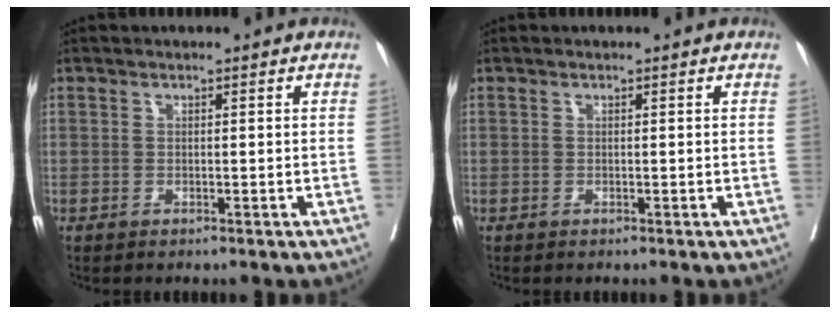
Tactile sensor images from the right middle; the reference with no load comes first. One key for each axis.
{"total": 0.0}